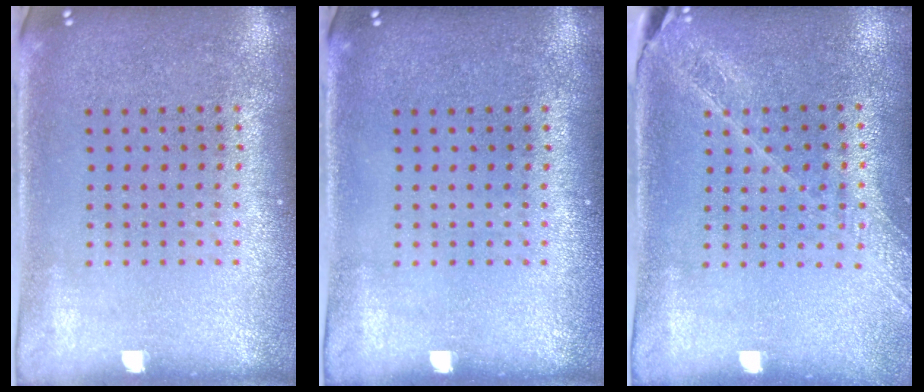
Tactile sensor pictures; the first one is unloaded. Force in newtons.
{"total": 0.0}
{"total": 1.6, "press": 1.6, "slide": 0.0}